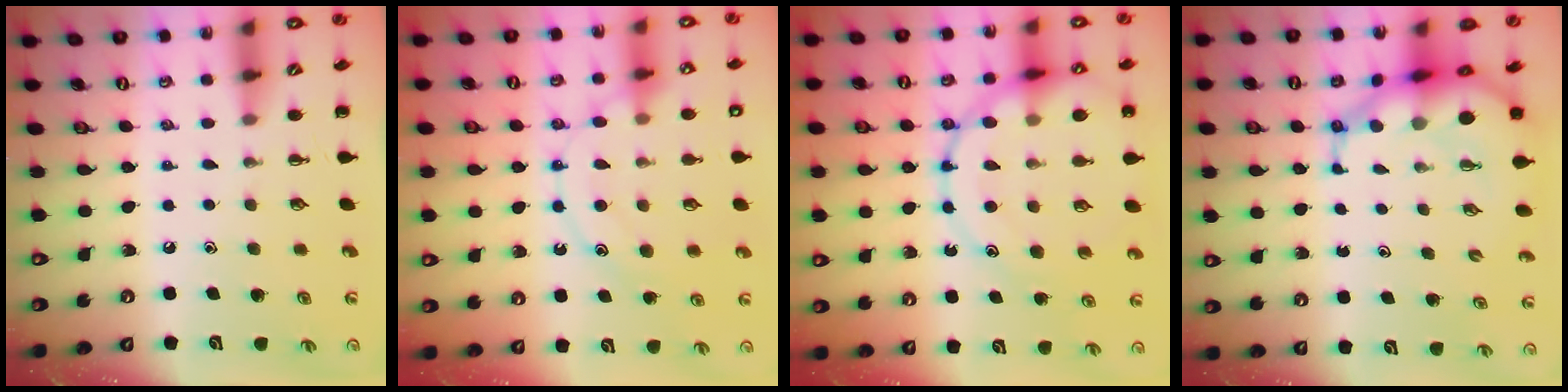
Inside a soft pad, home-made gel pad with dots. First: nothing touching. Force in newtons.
{"total": 13.9, "press": 13.9, "slide": 0.8}
{"total": 21.0, "press": 20.8, "slide": 2.9}
{"total": 9.3, "press": 8.9, "slide": 2.6}